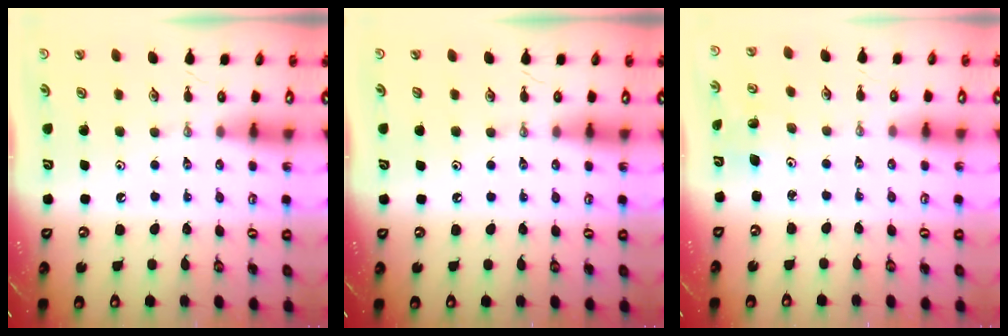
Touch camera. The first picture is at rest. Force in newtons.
{"total": 1.4, "press": 0.2, "slide": 1.4}
{"total": 2.8, "press": 2.8, "slide": 0.3}